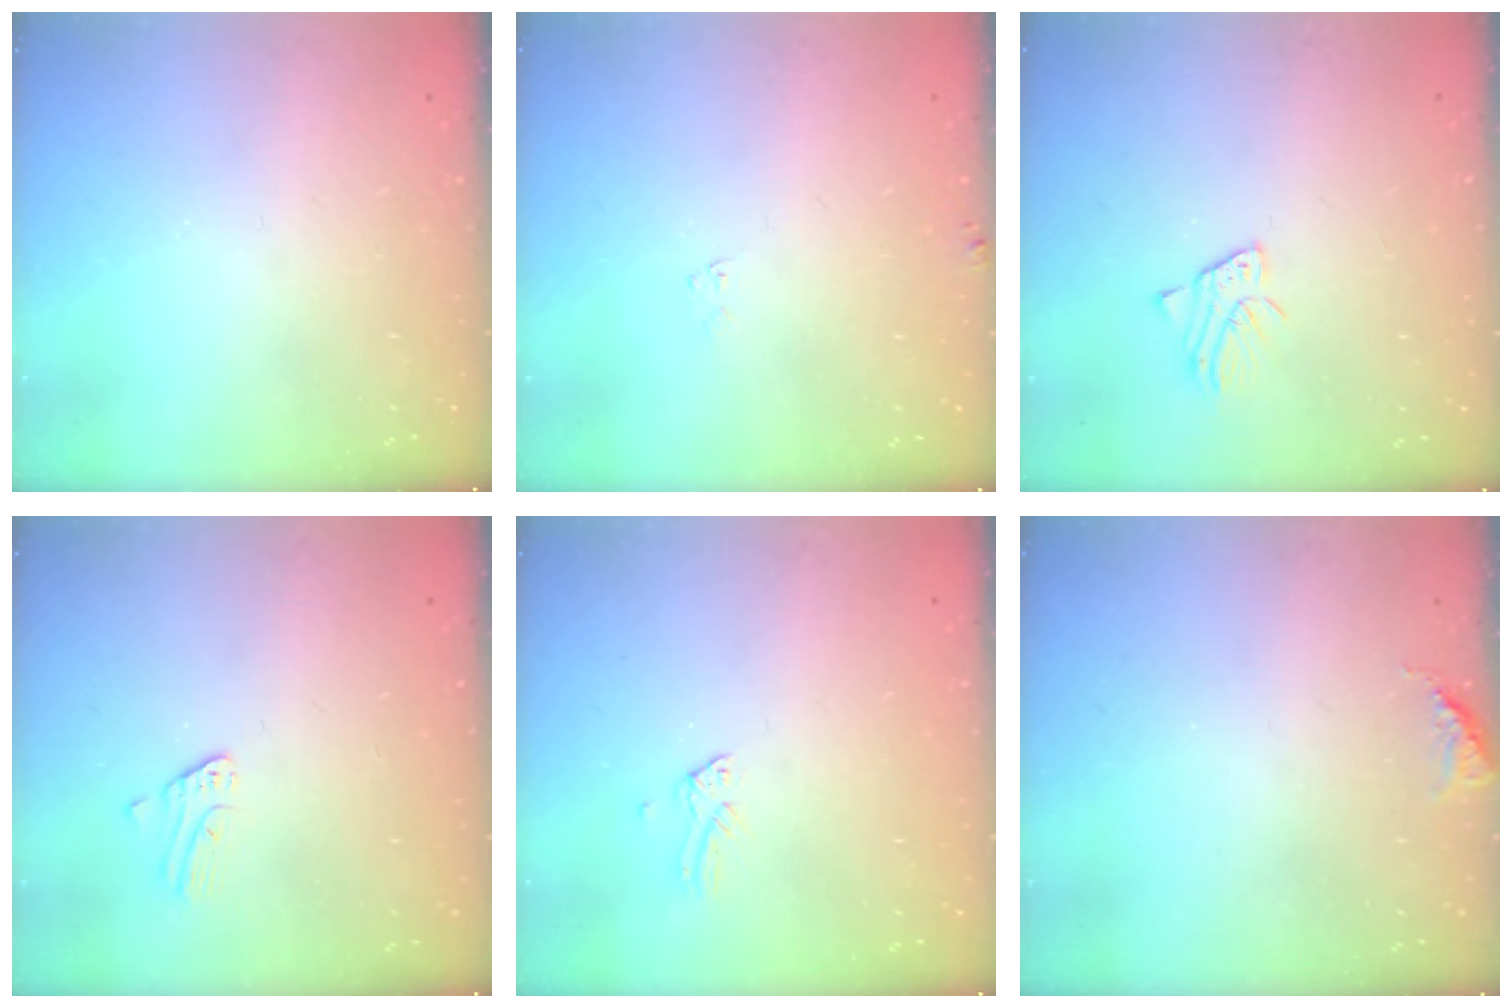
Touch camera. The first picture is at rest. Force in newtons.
{"total": 4.0, "press": 4.0, "slide": 0.4}
{"total": 2.3, "press": 2.3, "slide": 0.2}
{"total": 2.3, "press": 2.3, "slide": 0.2}
{"total": 0.0}
{"total": 6.8, "press": 6.7, "slide": 0.9}